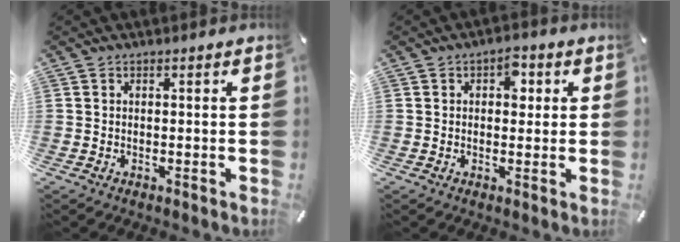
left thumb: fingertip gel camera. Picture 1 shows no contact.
{"total": 3.1, "force": [0.7, 2.0, 2.3], "torque": [-0.016, -0.003, 0.001]}